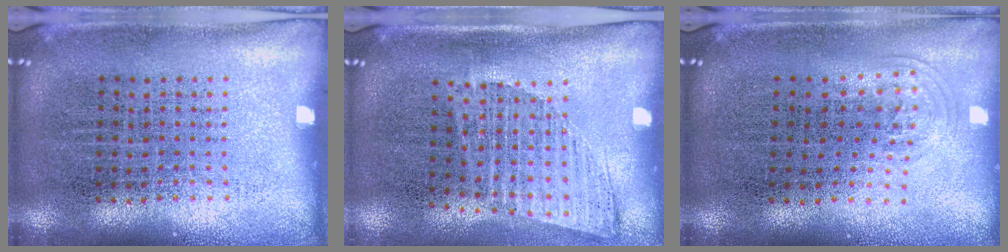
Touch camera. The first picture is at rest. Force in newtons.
{"total": 1.2, "press": 1.0, "slide": 0.7}
{"total": 1.0, "press": 0.7, "slide": 0.7}